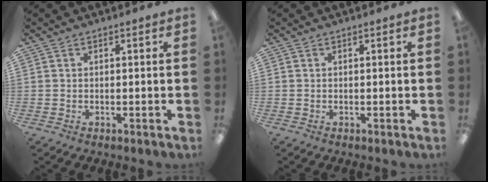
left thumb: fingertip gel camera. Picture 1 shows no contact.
{"total": 0.0}